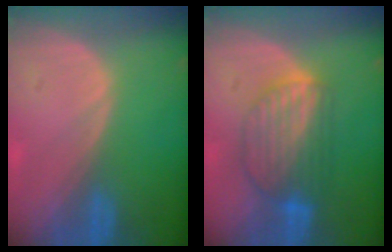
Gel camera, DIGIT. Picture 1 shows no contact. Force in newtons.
{"total": 7.5, "press": 7.1, "slide": 2.4}